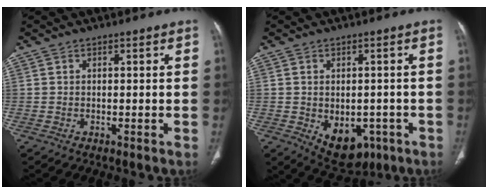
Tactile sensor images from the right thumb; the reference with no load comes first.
{"total": 9.8, "force": [-3.6, 6.6, 6.3], "torque": [-0.065, 0.009, -0.032]}